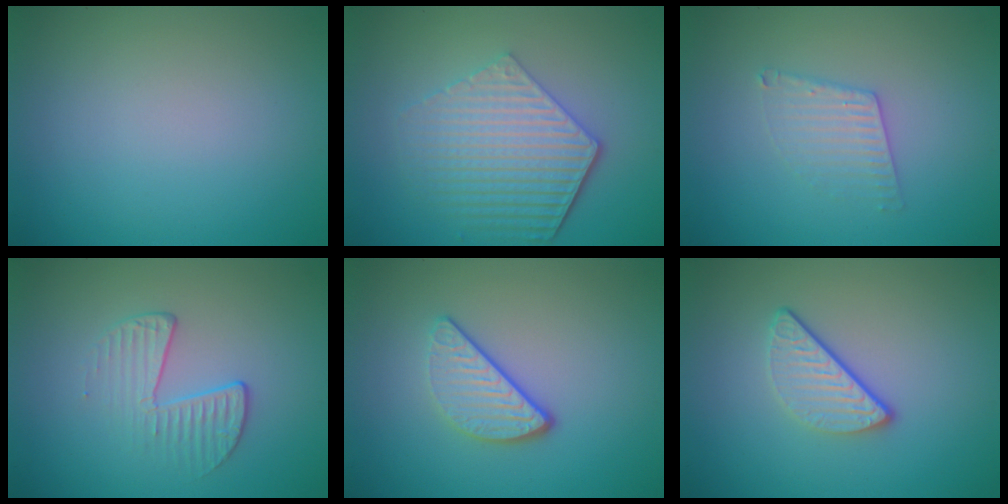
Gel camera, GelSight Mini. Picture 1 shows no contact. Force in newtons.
{"total": 5.9, "press": 4.3, "slide": 4.0}
{"total": 2.1, "press": 2.1, "slide": 0.3}
{"total": 2.2, "press": 1.3, "slide": 1.8}
{"total": 3.2, "press": 2.5, "slide": 2.1}
{"total": 3.0, "press": 2.3, "slide": 1.9}